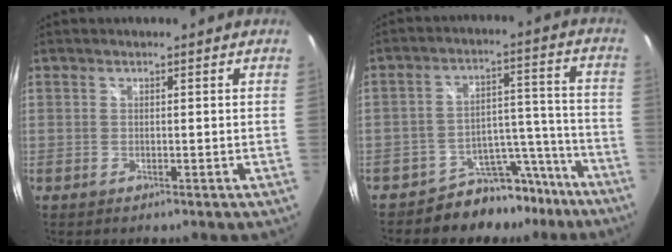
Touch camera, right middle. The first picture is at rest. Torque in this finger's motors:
{"motor_torque": [0.39, -0.66, -0.01, 0.01]}